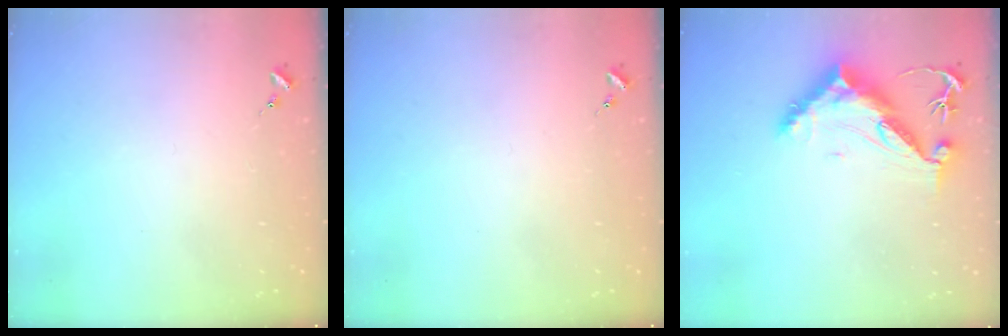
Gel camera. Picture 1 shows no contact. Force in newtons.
{"total": 0.0}
{"total": 12.9, "press": 12.8, "slide": 0.9}